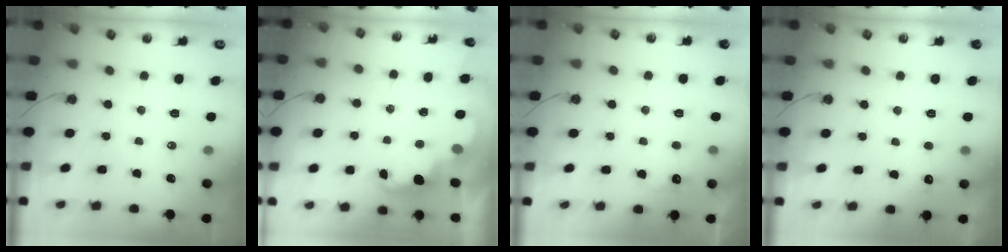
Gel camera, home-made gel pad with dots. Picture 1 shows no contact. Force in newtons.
{"total": 2.5, "press": 2.4, "slide": 0.6}
{"total": 4.5, "press": 4.4, "slide": 1.2}
{"total": 5.7, "press": 5.7, "slide": 0.9}